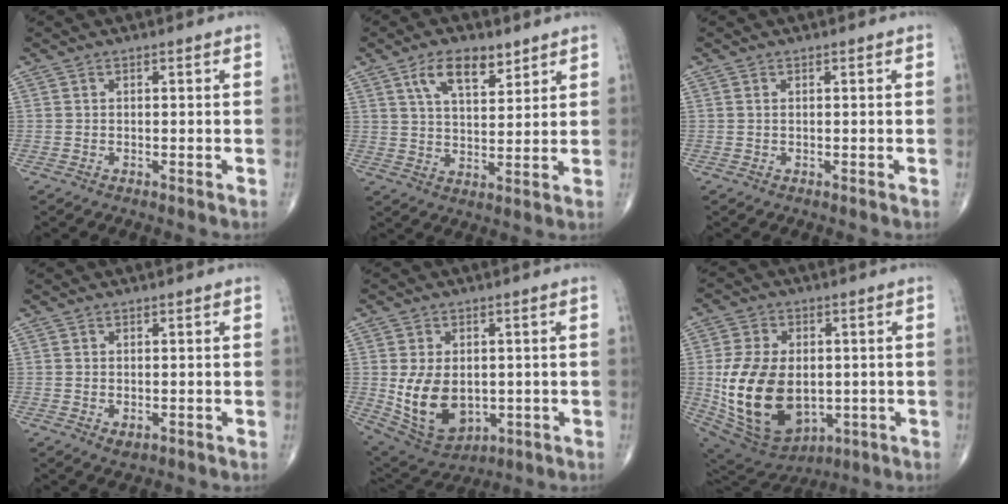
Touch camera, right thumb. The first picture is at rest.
{"total": 8.8, "force": [5.2, 4.0, 5.8], "torque": [-0.086, -0.027, 0.094]}
{"total": 0.0}
{"total": 1.6, "force": [-0.2, 1.1, 1.1], "torque": [-0.017, -0.004, 0.002]}
{"total": 12.7, "force": [-0.7, 8.7, 9.2], "torque": [-0.143, -0.008, 0.015]}
{"total": 20.6, "force": [-1.4, 13.5, 15.4], "torque": [-0.275, -0.009, 0.005]}